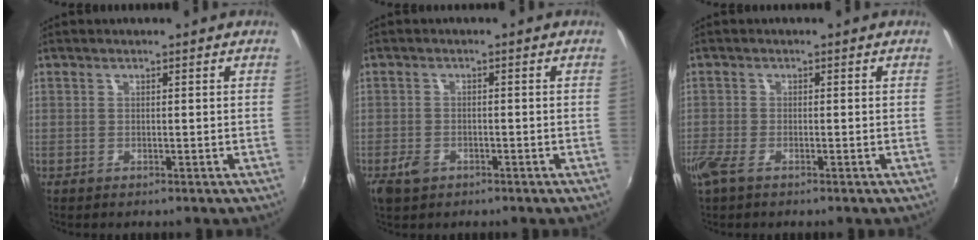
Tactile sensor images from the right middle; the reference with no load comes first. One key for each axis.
{"total": 3.6, "fx": -2.2, "fy": 2.3, "fz": 1.7, "tx": -0.042, "ty": -0.005, "tz": -0.040}
{"total": 3.3, "fx": -2.1, "fy": 1.1, "fz": 2.3, "tx": -0.055, "ty": -0.011, "tz": -0.043}